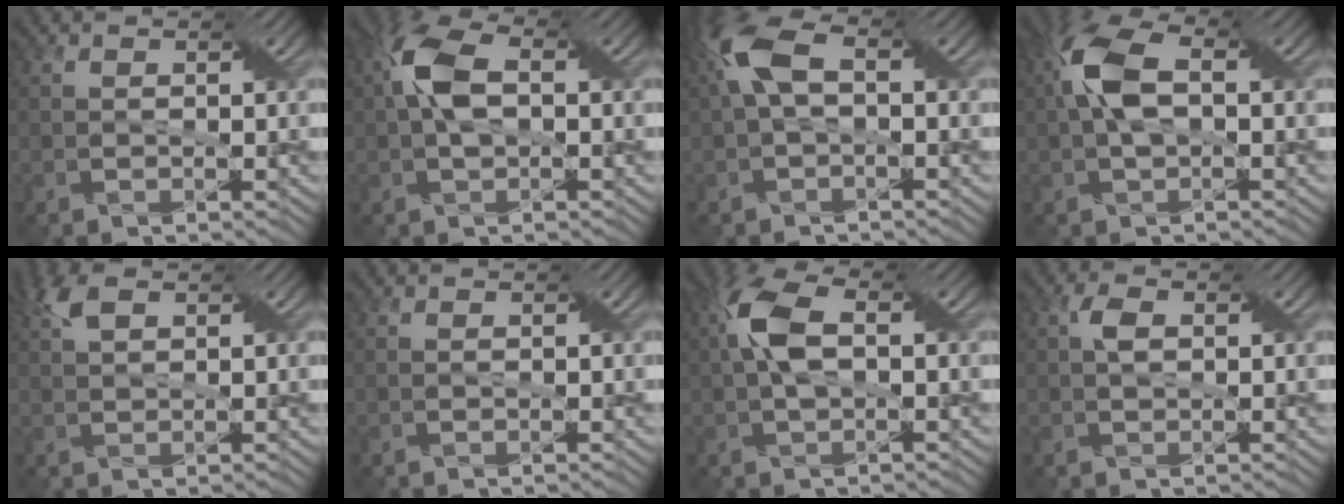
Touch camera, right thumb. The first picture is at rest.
{"total": 7.1, "force": [0.7, 3.9, 6.0], "torque": [-0.129, 0.017, 0.006]}
{"total": 7.1, "force": [1.2, 3.2, 6.2], "torque": [-0.142, 0.023, 0.012]}
{"total": 7.8, "force": [0.8, 4.0, 6.6], "torque": [-0.148, 0.020, 0.009]}
{"total": 3.5, "force": [1.9, 1.5, 2.6], "torque": [-0.062, 0.015, 0.036]}
{"total": 0.0}
{"total": 6.6, "force": [0.7, 3.3, 5.7], "torque": [-0.127, 0.016, 0.008]}
{"total": 2.1, "force": [0.3, 1.2, 1.7], "torque": [-0.034, 0.006, 0.004]}